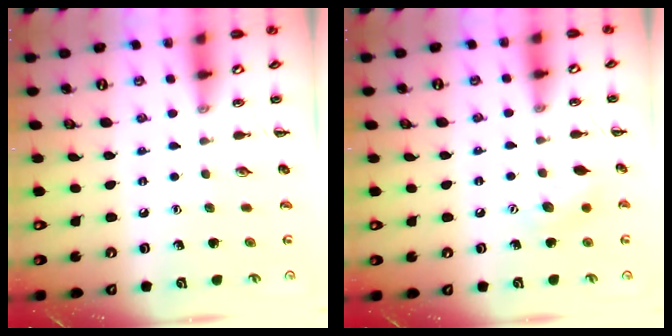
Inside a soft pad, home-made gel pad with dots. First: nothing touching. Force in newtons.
{"total": 7.7, "press": 7.7, "slide": 1.1}